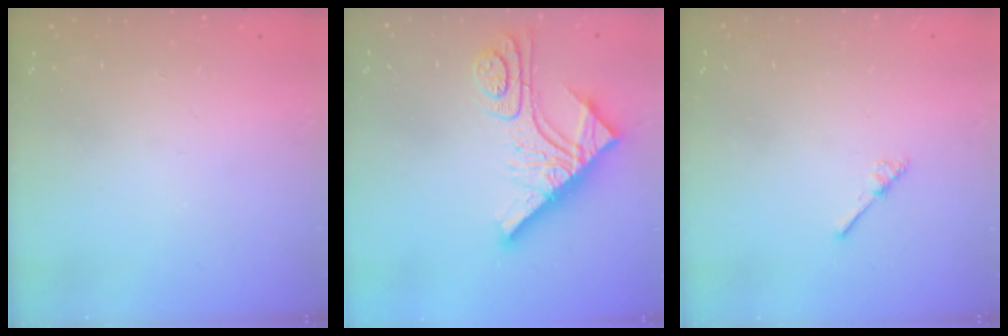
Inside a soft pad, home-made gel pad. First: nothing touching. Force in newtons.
{"total": 13.7, "press": 13.6, "slide": 1.2}
{"total": 3.0, "press": 3.0, "slide": 0.3}